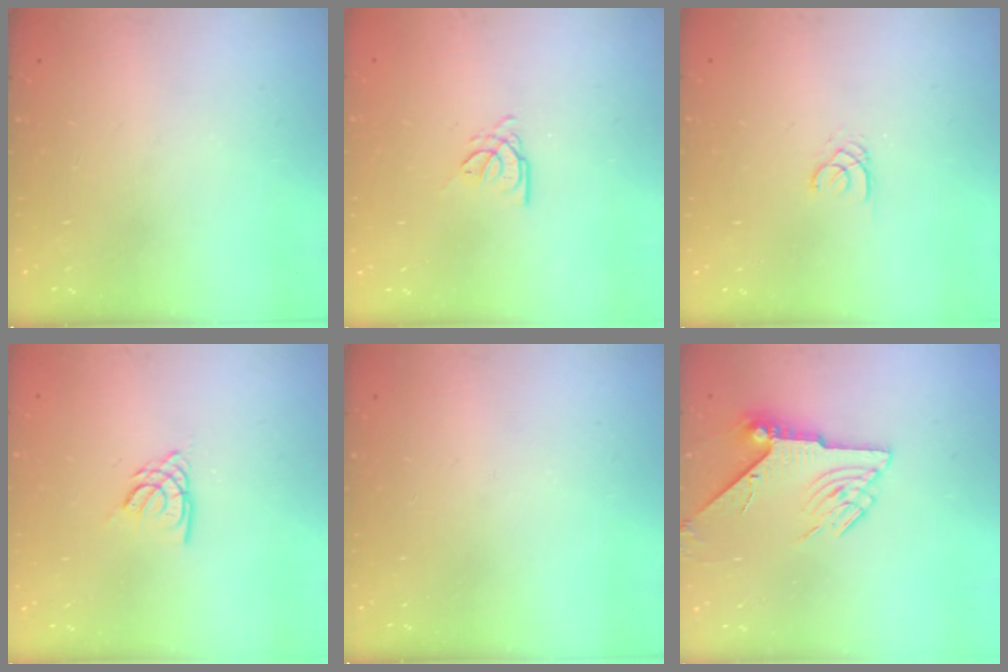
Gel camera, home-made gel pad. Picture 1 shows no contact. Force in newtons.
{"total": 0.9, "press": 0.8, "slide": 0.2}
{"total": 1.7, "press": 1.7, "slide": 0.2}
{"total": 3.8, "press": 3.7, "slide": 0.4}
{"total": 0.0}
{"total": 7.0, "press": 7.0, "slide": 0.7}